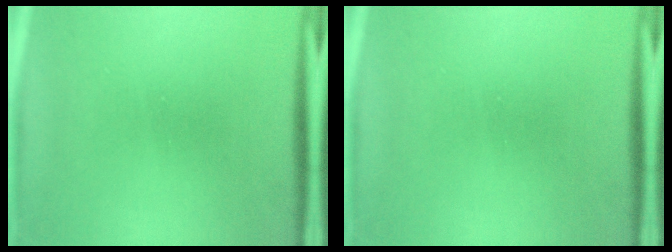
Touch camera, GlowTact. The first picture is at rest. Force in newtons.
{"total": 0.0}